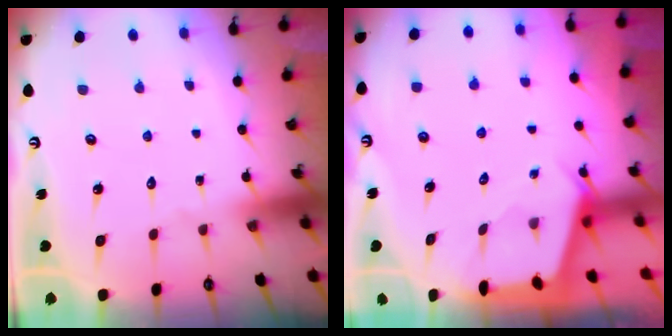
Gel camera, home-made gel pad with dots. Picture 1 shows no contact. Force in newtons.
{"total": 2.4, "press": 2.4, "slide": 0.3}